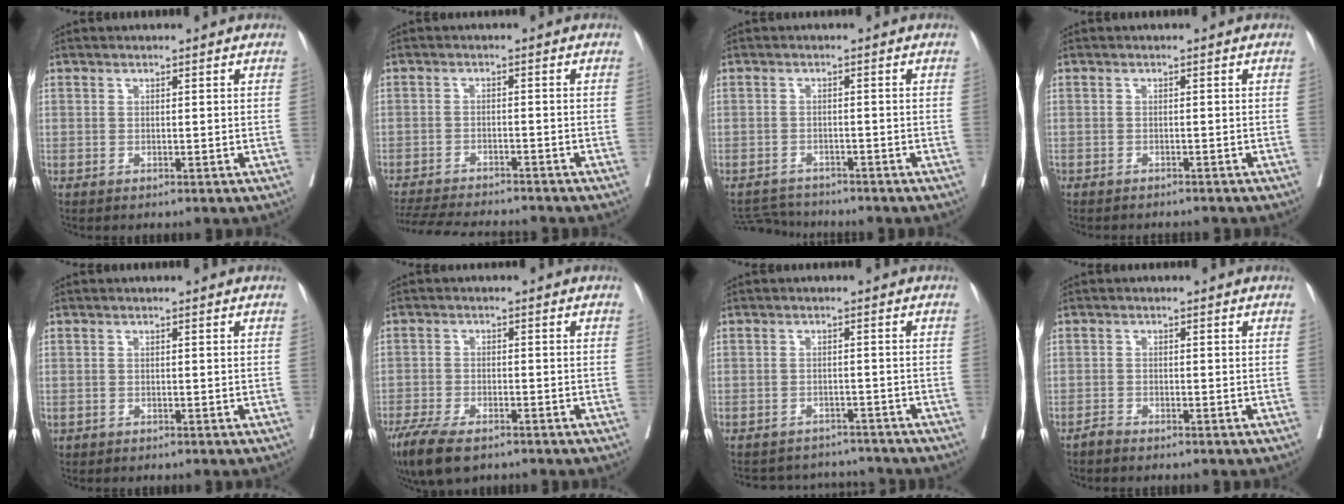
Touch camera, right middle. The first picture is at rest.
{"total": 12.2, "force": [-11.2, 1.6, 4.4], "torque": [-0.077, -0.012, -0.161]}
{"total": 4.1, "force": [-4.1, 0.2, -0.4], "torque": [0.004, -0.010, -0.069]}
{"total": 3.9, "force": [-3.5, 1.2, 1.0], "torque": [-0.012, -0.002, -0.046]}
{"total": 0.9, "force": [-0.5, 0.6, 0.4], "torque": [-0.009, 0.001, -0.006]}
{"total": 8.2, "force": [-5.9, 2.7, 5.0], "torque": [-0.091, -0.016, -0.101]}
{"total": 8.6, "force": [-8.3, 2.3, 0.6], "torque": [-0.011, 0.017, -0.106]}
{"total": 1.0, "force": [-1.0, 0.1, 0.1], "torque": [-0.004, 0.000, -0.019]}